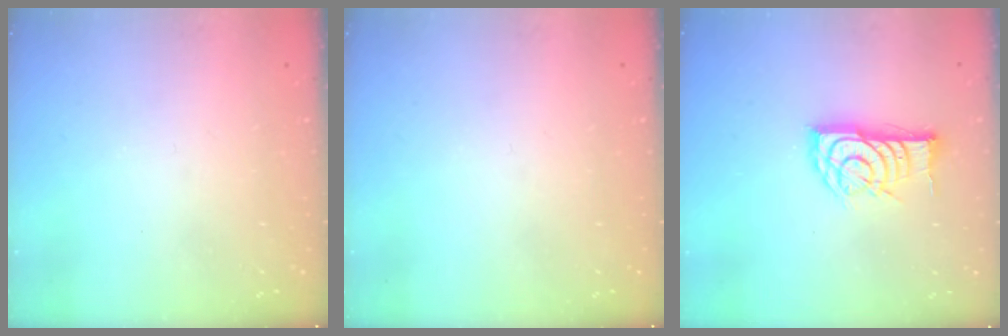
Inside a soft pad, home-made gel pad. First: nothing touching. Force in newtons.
{"total": 0.0}
{"total": 13.1, "press": 13.1, "slide": 0.5}